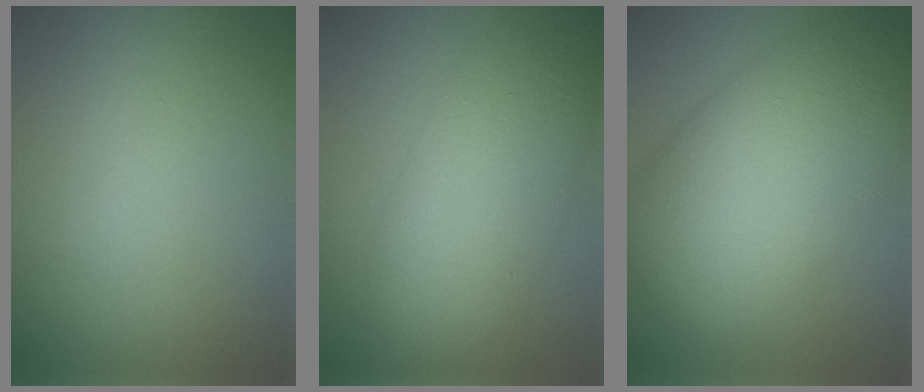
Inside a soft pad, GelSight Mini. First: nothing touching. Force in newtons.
{"total": 6.9, "press": 6.9, "slide": 0.3}
{"total": 12.7, "press": 12.7, "slide": 0.4}